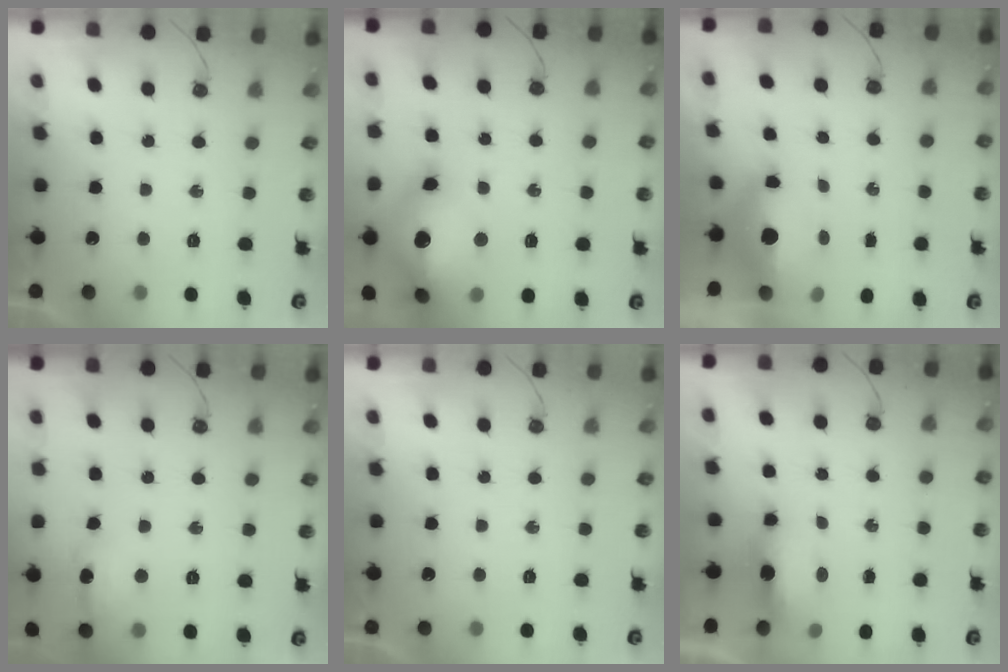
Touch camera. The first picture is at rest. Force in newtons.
{"total": 25.2, "press": 21.8, "slide": 12.7}
{"total": 16.0, "press": 9.7, "slide": 12.6}
{"total": 9.6, "press": 9.6, "slide": 0.8}
{"total": 0.0}
{"total": 9.9, "press": 6.8, "slide": 7.2}